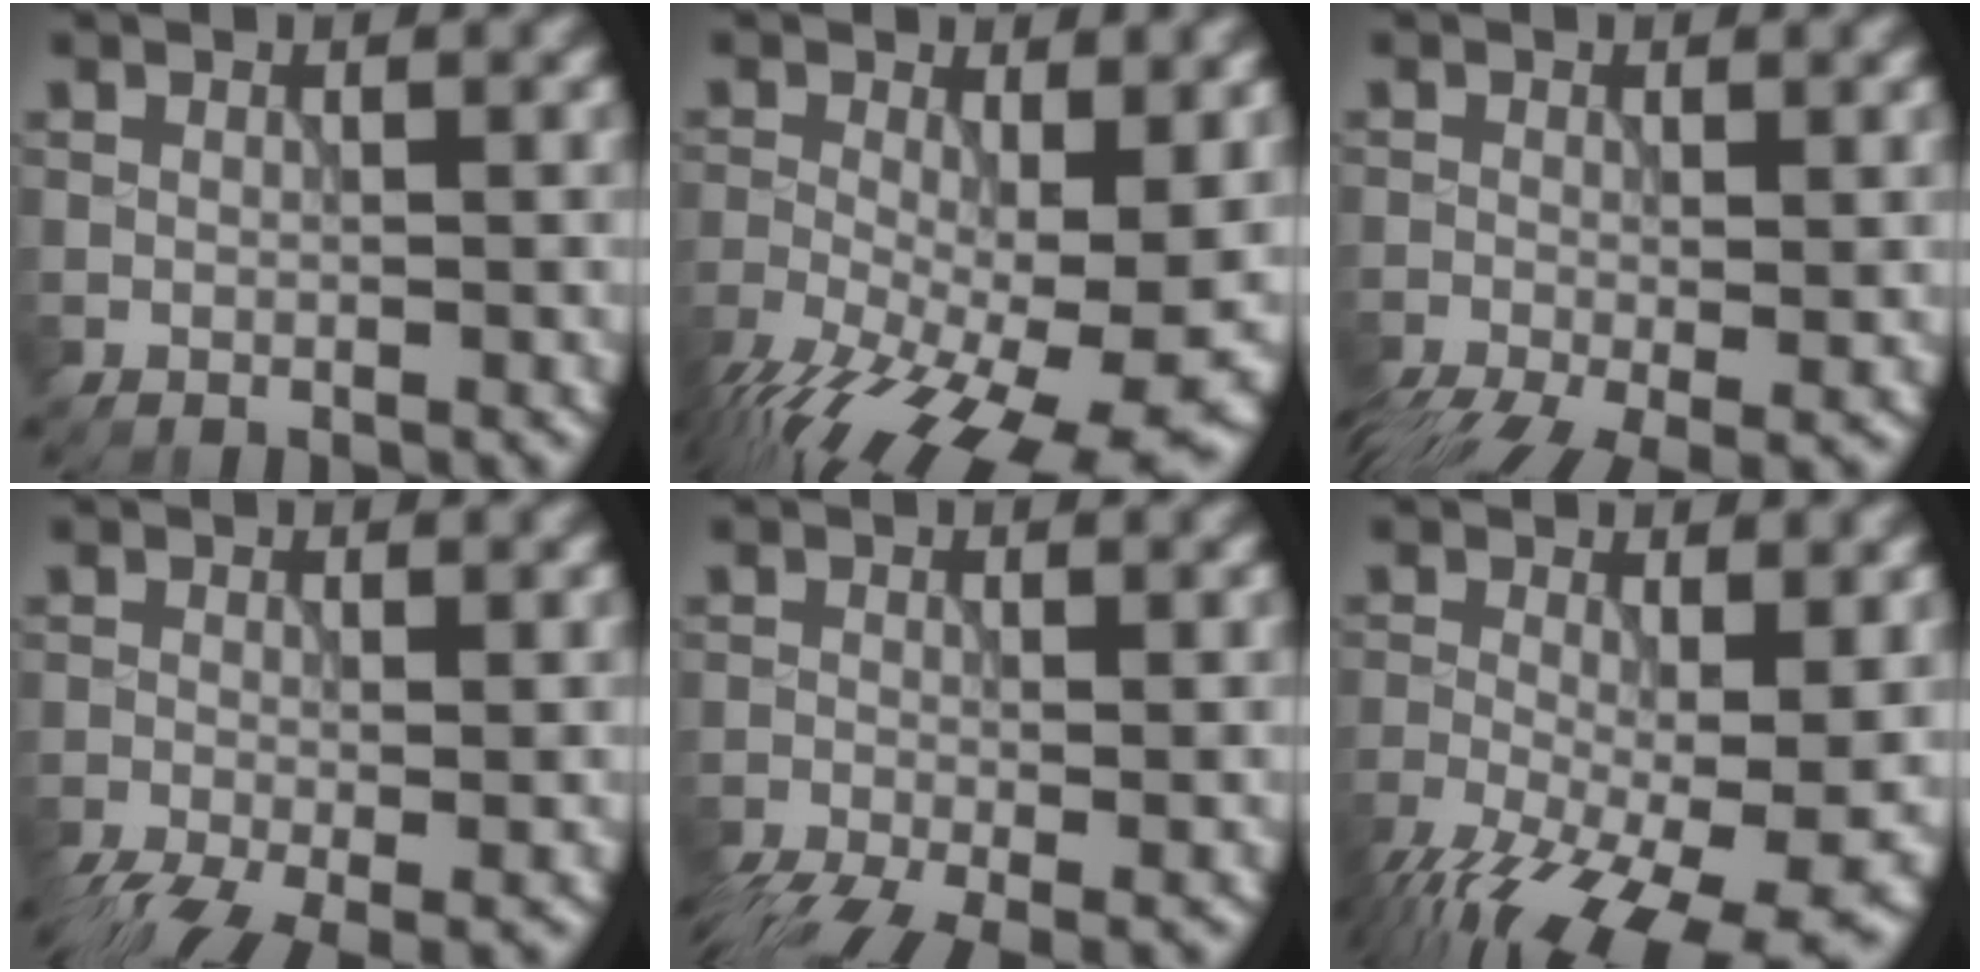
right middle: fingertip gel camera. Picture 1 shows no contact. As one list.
[{"total": 16.8, "force": [-6.3, 7.3, 13.7], "torque": [-0.243, -0.037, -0.079]}, {"total": 6.1, "force": [-3.6, 2.0, 4.5], "torque": [-0.084, -0.027, -0.060]}, {"total": 5.6, "force": [-3.5, 1.7, 4.0], "torque": [-0.074, -0.022, -0.063]}, {"total": 6.3, "force": [-4.4, 1.7, 4.2], "torque": [-0.081, -0.032, -0.082]}, {"total": 14.3, "force": [-6.4, 5.8, 11.4], "torque": [-0.204, -0.036, -0.093]}]